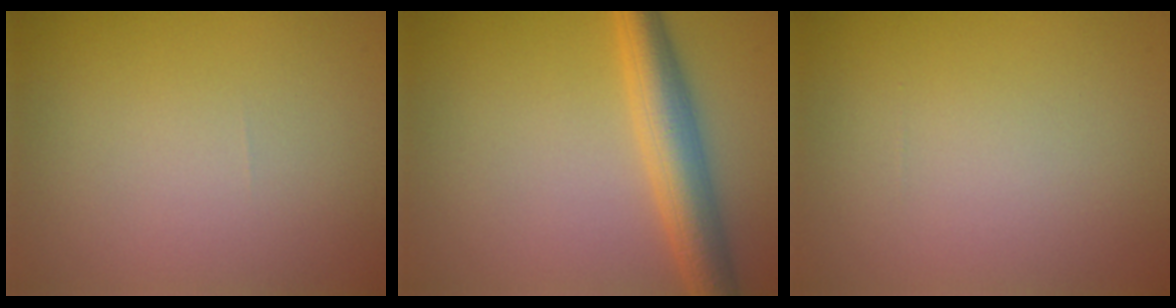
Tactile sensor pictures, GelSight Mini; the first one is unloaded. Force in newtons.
{"total": 5.0, "press": 5.0, "slide": 0.1}
{"total": 0.0}